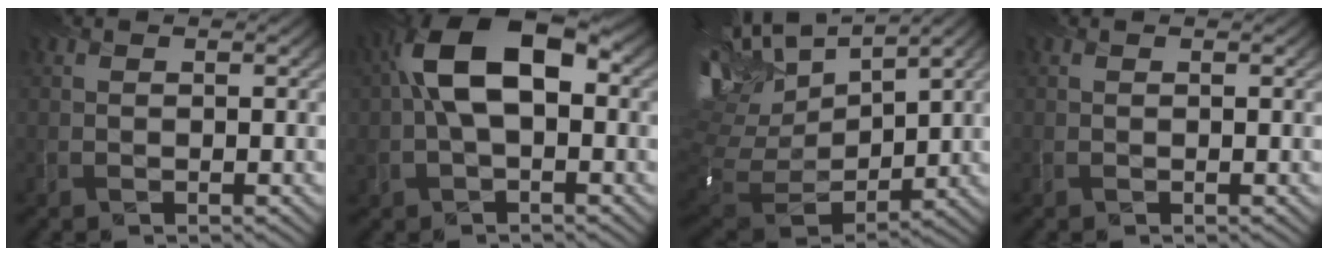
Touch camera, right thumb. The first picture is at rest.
{"total": 10.5, "force": [1.3, 6.0, 8.5], "torque": [-0.181, 0.012, 0.019]}
{"total": 13.5, "force": [6.7, 6.2, 9.9], "torque": [-0.247, 0.023, 0.132]}
{"total": 0.0}